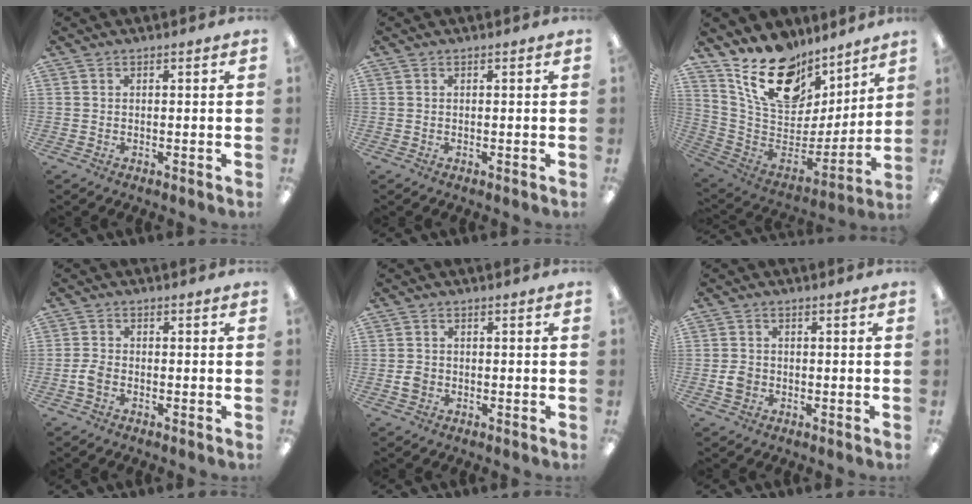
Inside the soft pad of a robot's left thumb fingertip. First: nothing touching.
{"total": 0.0}
{"total": 20.1, "force": [13.4, 11.1, 10.1], "torque": [-0.175, -0.091, 0.243]}
{"total": 3.0, "force": [-1.2, 1.9, 2.0], "torque": [-0.040, 0.005, -0.023]}
{"total": 2.1, "force": [-0.5, 1.8, 1.0], "torque": [-0.017, 0.003, -0.009]}
{"total": 3.0, "force": [-0.7, 2.5, 1.5], "torque": [-0.017, 0.002, -0.014]}